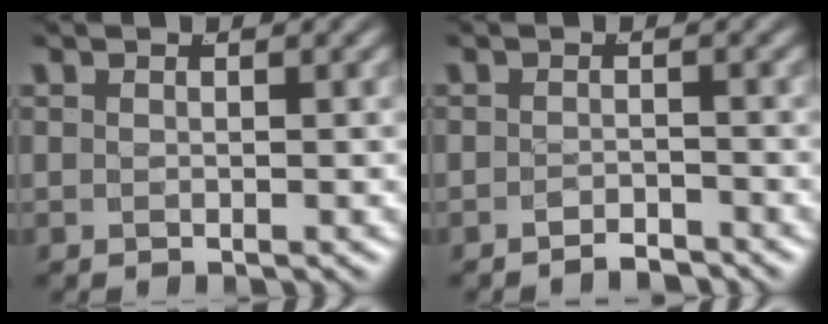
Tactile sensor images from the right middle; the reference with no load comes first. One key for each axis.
{"total": 2.0, "fx": -2.0, "fy": -0.1, "fz": 0.2, "tx": -0.001, "ty": -0.005, "tz": -0.034}